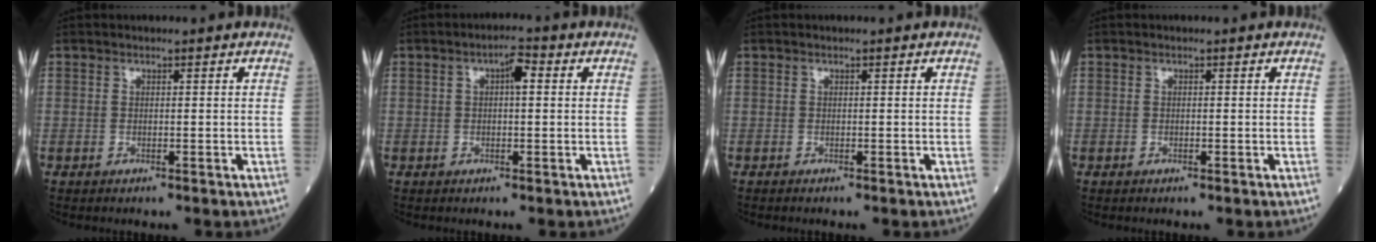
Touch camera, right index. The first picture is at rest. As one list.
[{"total": 3.2, "force": [0.7, 0.9, 3.0], "torque": [-0.049, 0.015, 0.009]}, {"total": 0.0}, {"total": 0.0}]